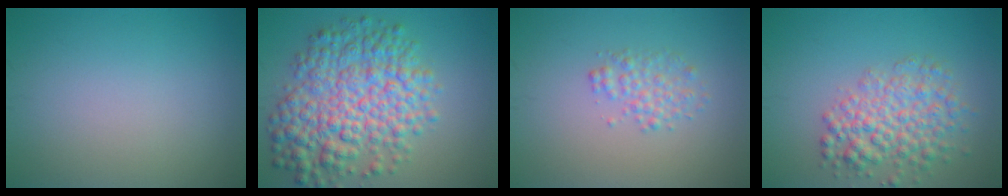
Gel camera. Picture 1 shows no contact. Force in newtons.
{"total": 8.9, "press": 8.9, "slide": 0.2}
{"total": 2.0, "press": 2.0, "slide": 0.1}
{"total": 5.1, "press": 5.1, "slide": 0.2}